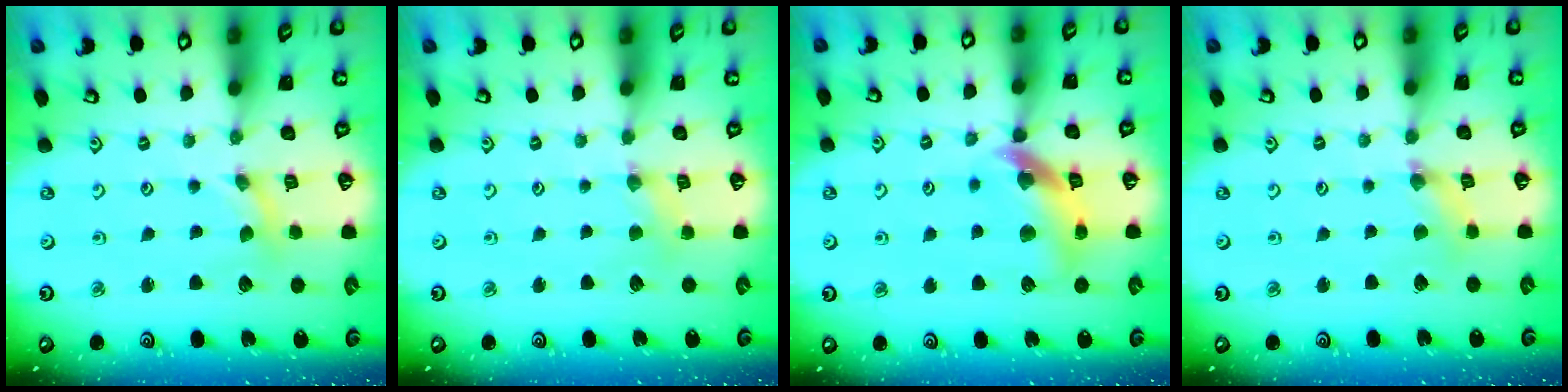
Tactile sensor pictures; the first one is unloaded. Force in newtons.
{"total": 2.3, "press": 2.3, "slide": 0.3}
{"total": 13.0, "press": 12.9, "slide": 1.8}
{"total": 2.1, "press": 2.1, "slide": 0.4}